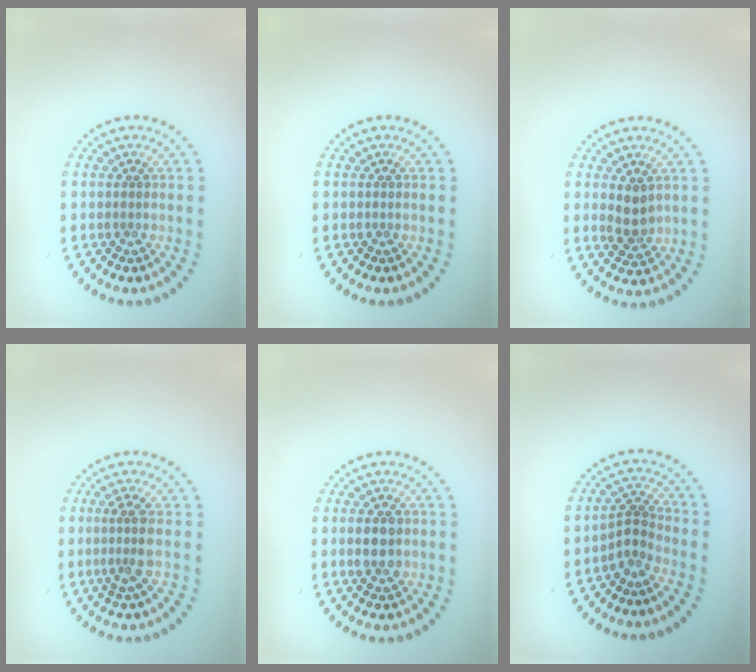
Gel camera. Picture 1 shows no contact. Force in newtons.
{"total": 0.0}
{"total": 2.4, "press": 2.3, "slide": 0.5}
{"total": 2.3, "press": 1.8, "slide": 1.4}
{"total": 2.4, "press": 2.4, "slide": 0.1}
{"total": 2.2, "press": 1.5, "slide": 1.6}